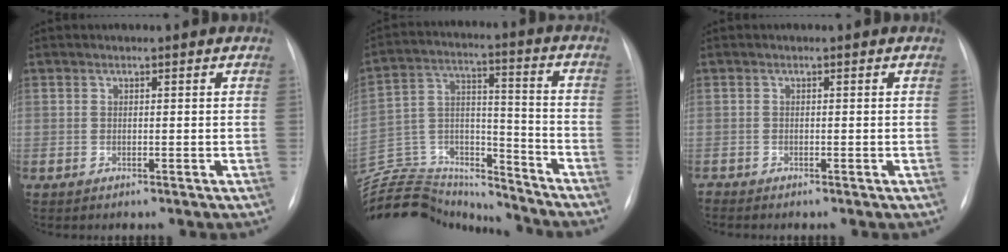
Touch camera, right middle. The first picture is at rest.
{"total": 23.3, "force": [-21.8, 6.2, 5.5], "torque": [-0.156, 0.036, -0.348]}
{"total": 0.5, "force": [-0.5, 0.0, -0.1], "torque": [0.002, -0.001, -0.012]}